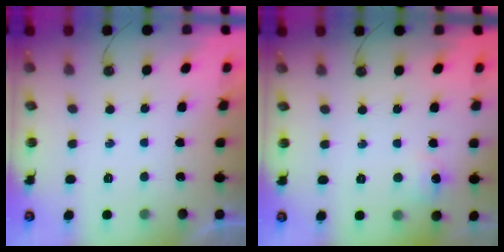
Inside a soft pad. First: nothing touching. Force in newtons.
{"total": 6.7, "press": 6.7, "slide": 0.8}